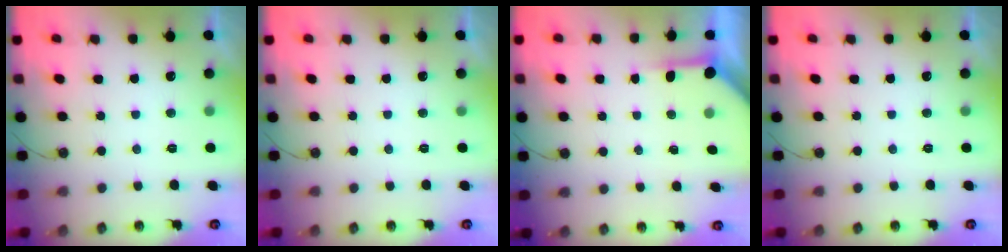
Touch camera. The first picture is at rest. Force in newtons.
{"total": 0.0}
{"total": 4.0, "press": 4.0, "slide": 0.4}
{"total": 0.0}